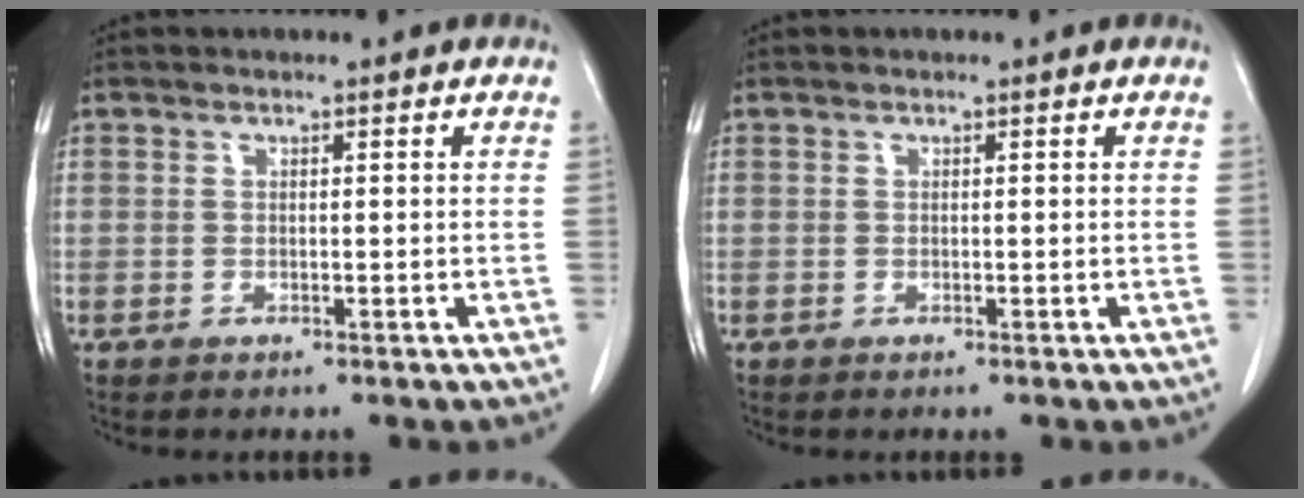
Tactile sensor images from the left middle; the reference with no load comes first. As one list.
[{"total": 0.0}]